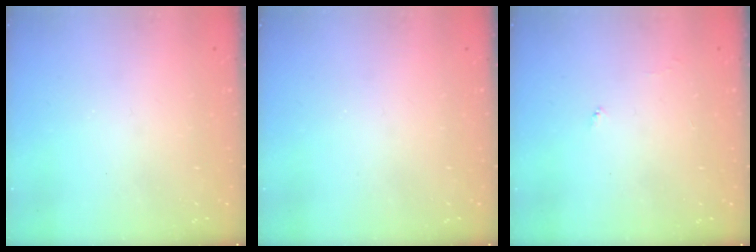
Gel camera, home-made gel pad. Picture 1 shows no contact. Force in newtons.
{"total": 0.0}
{"total": 3.7, "press": 3.7, "slide": 0.5}